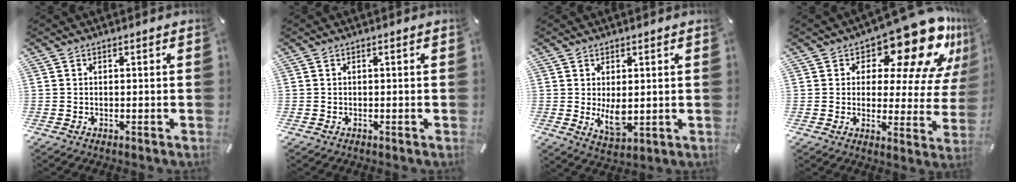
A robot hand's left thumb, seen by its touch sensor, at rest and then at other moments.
{"total": 0.0}
{"total": 6.5, "force": [0.5, 3.6, 5.4], "torque": [-0.106, -0.012, 0.006]}
{"total": 18.9, "force": [12.6, 8.0, 11.5], "torque": [-0.154, -0.096, 0.209]}